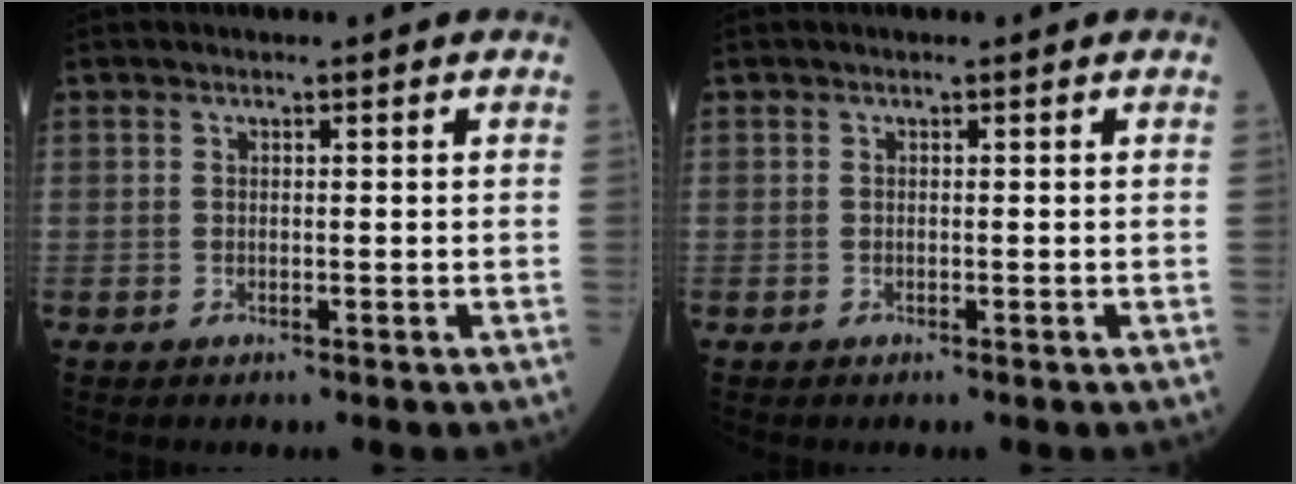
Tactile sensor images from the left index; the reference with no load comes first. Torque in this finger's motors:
{"motor_torque": [0.00, 0.00, 0.00, 0.00]}